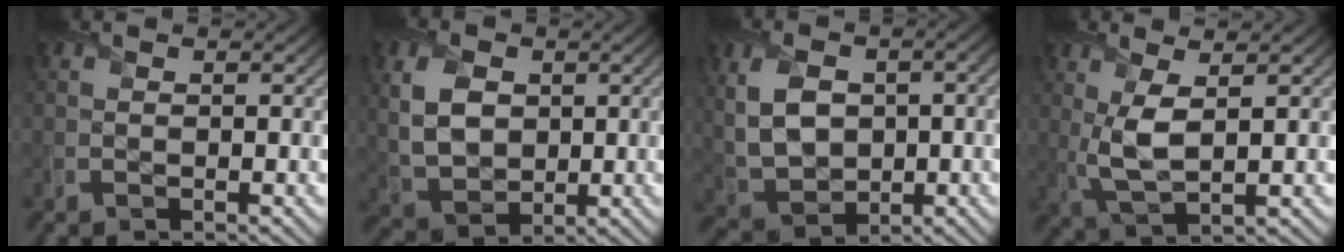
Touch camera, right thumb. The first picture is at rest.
{"total": 7.7, "force": [1.6, 5.7, 5.0], "torque": [-0.141, 0.005, 0.032]}
{"total": 9.3, "force": [1.1, 6.2, 6.8], "torque": [-0.179, -0.004, 0.038]}
{"total": 5.1, "force": [1.2, 1.7, 4.7], "torque": [-0.112, -0.004, 0.026]}